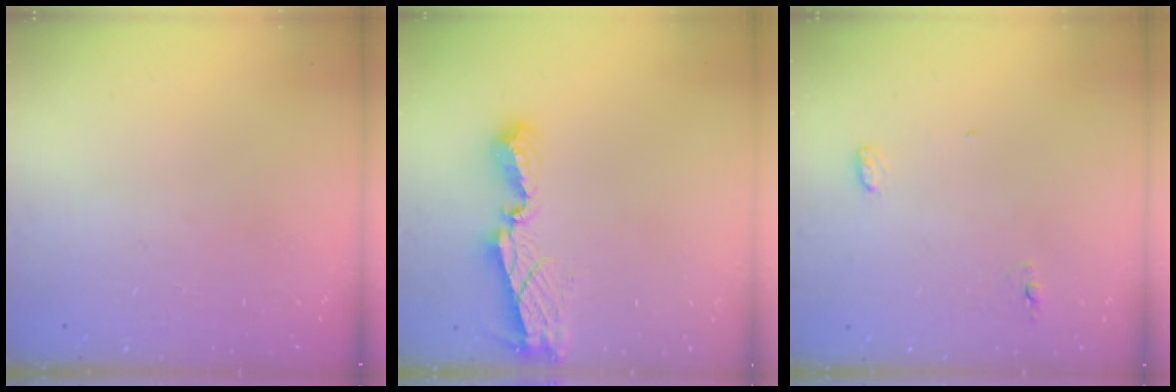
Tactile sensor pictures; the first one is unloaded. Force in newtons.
{"total": 7.5, "press": 7.5, "slide": 0.5}
{"total": 5.6, "press": 5.5, "slide": 1.4}